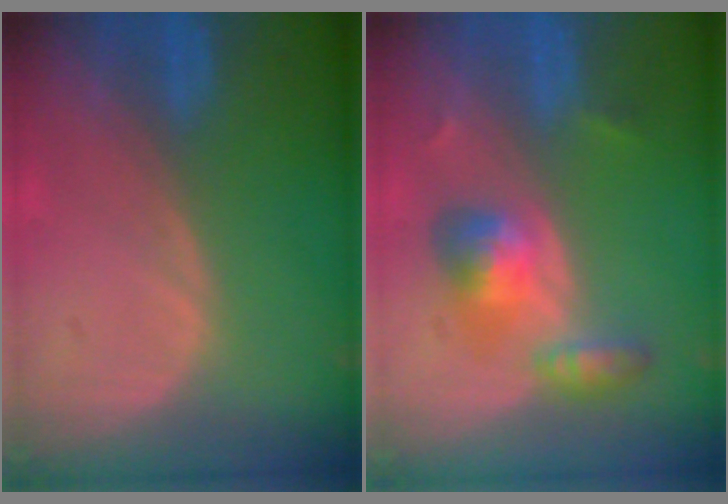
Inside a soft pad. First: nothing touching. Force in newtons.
{"total": 5.8, "press": 5.6, "slide": 1.3}